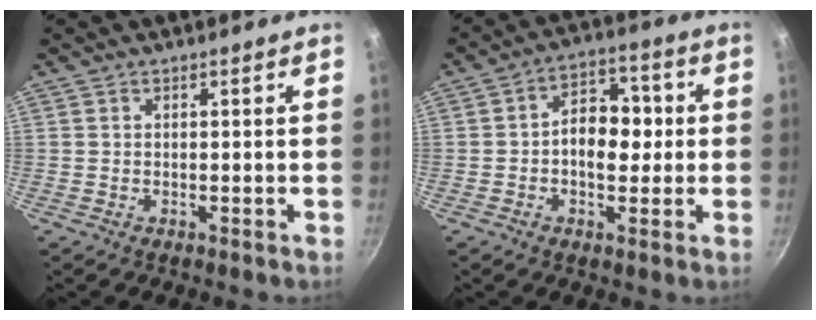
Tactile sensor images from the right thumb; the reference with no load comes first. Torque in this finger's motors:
{"motor_torque": [0.11, 0.11, -0.02, -0.02, 0.07]}